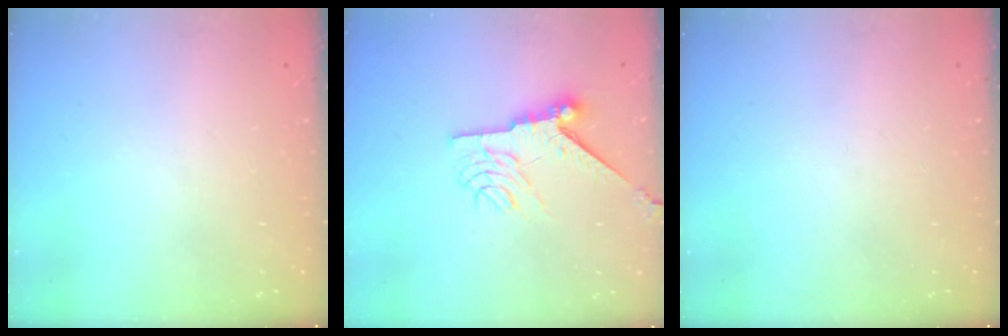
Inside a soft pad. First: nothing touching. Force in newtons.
{"total": 9.4, "press": 9.4, "slide": 0.5}
{"total": 0.0}